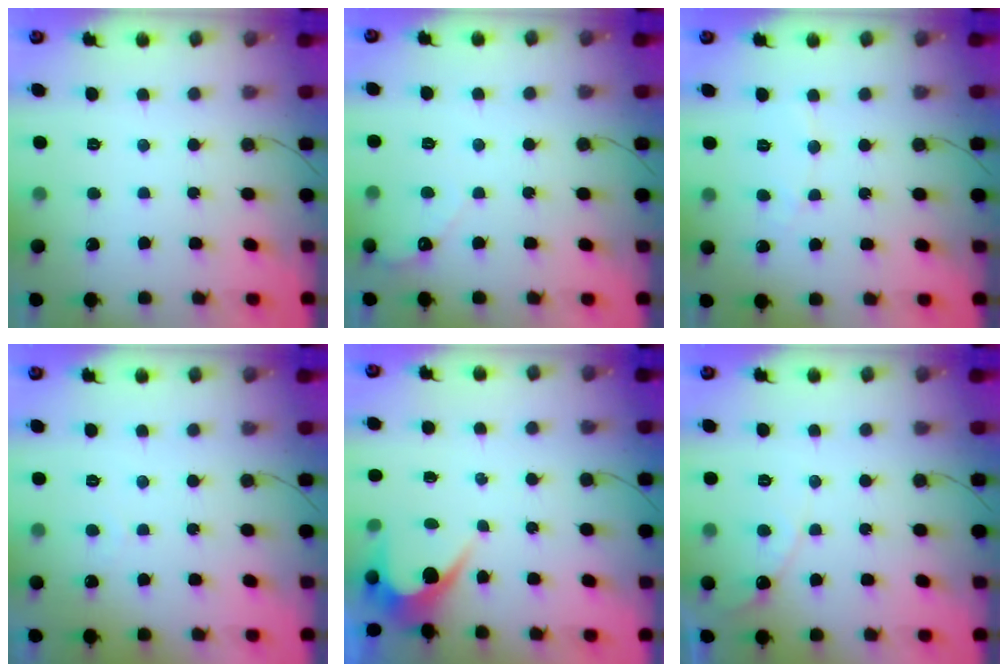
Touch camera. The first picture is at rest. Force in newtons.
{"total": 2.2, "press": 2.2, "slide": 0.1}
{"total": 3.0, "press": 2.9, "slide": 0.2}
{"total": 1.7, "press": 1.6, "slide": 0.0}
{"total": 4.2, "press": 4.2, "slide": 0.2}
{"total": 6.6, "press": 6.6, "slide": 0.5}